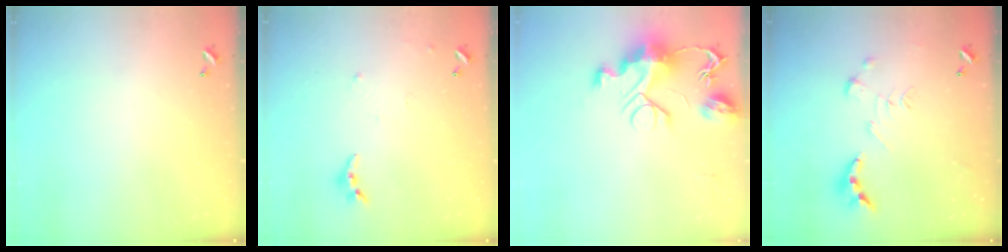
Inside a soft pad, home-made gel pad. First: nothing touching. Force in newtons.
{"total": 5.7, "press": 5.6, "slide": 0.6}
{"total": 13.2, "press": 13.2, "slide": 1.1}
{"total": 0.8, "press": 0.8, "slide": 0.3}